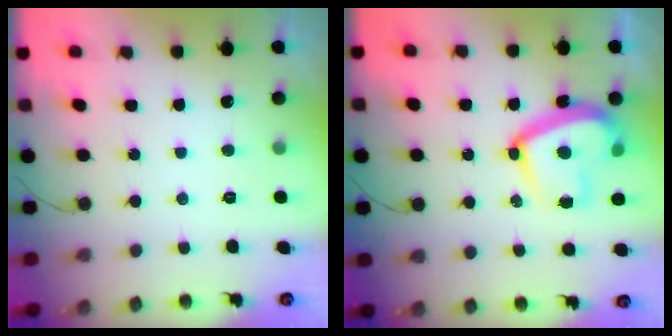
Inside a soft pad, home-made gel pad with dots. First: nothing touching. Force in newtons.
{"total": 16.9, "press": 16.9, "slide": 1.5}